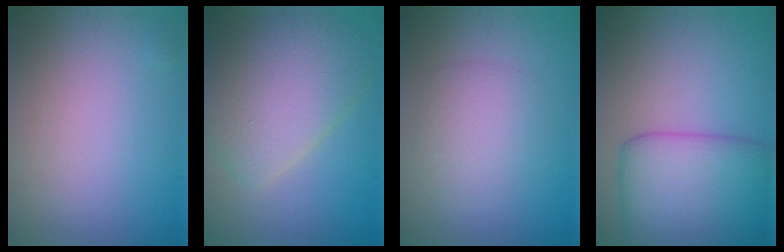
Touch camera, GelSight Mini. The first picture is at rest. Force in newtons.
{"total": 7.2, "press": 7.1, "slide": 0.3}
{"total": 2.9, "press": 2.9, "slide": 0.2}
{"total": 8.3, "press": 8.3, "slide": 0.2}